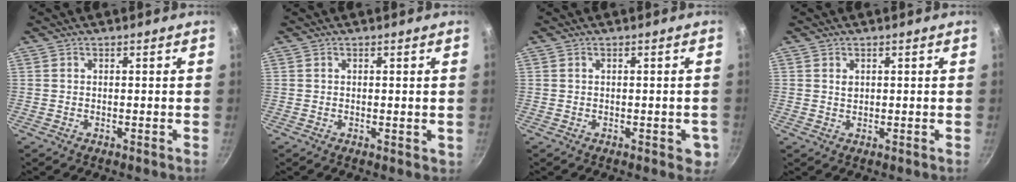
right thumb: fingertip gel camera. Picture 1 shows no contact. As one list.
[{"total": 0.9, "force": [0.1, 0.4, 0.8], "torque": [-0.006, -0.002, 0.000]}, {"total": 3.3, "force": [-0.8, 1.6, 2.8], "torque": [-0.012, 0.003, -0.007]}, {"total": 1.0, "force": [0.5, 0.7, 0.5], "torque": [-0.007, -0.001, 0.009]}]